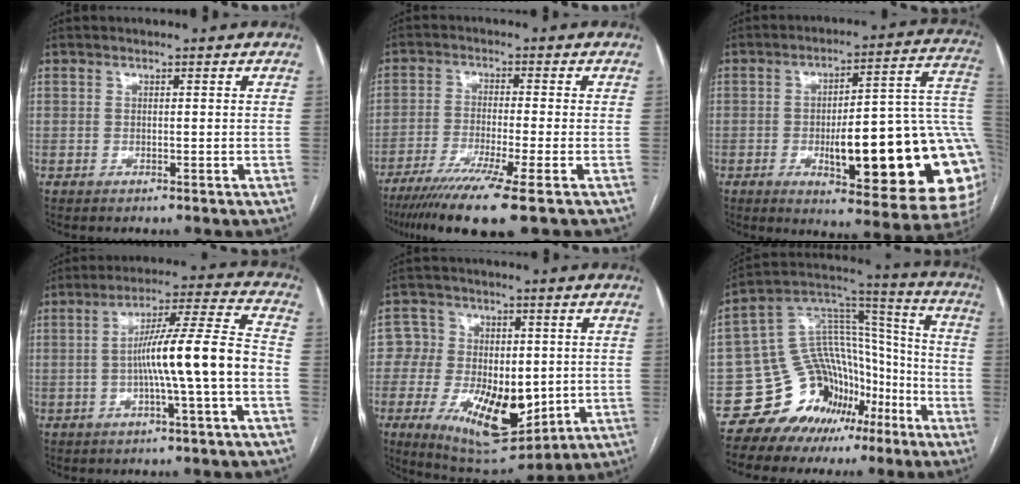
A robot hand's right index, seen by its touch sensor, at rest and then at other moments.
{"total": 11.2, "force": [-7.7, -1.3, 8.1], "torque": [-0.136, -0.030, -0.124]}
{"total": 26.9, "force": [-3.9, 5.7, 26.0], "torque": [-0.247, 0.016, -0.044]}
{"total": 11.9, "force": [-2.4, -0.7, 11.7], "torque": [-0.195, 0.019, -0.041]}
{"total": 16.9, "force": [-3.4, 10.6, 12.7], "torque": [-0.224, 0.003, -0.035]}
{"total": 16.7, "force": [-10.2, 11.8, 6.1], "torque": [-0.089, 0.103, -0.158]}